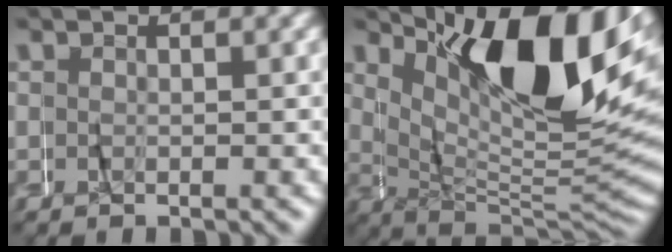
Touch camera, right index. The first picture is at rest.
{"total": 13.7, "force": [3.9, 5.3, 12.0], "torque": [-0.175, 0.017, 0.055]}